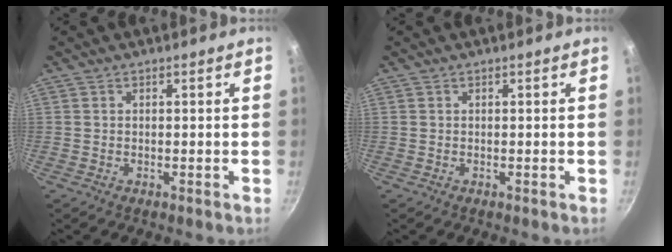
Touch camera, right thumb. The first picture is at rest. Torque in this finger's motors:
{"motor_torque": [0.00, 0.00, -0.01, 0.01, 0.00]}